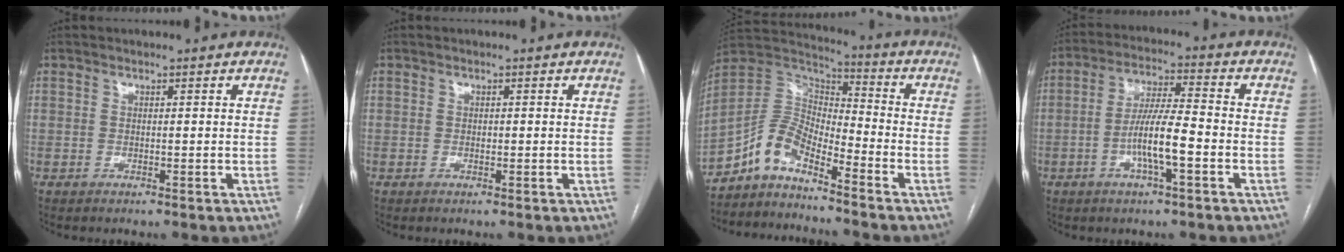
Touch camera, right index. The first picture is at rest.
{"total": 0.5, "force": [0.0, 0.4, 0.3], "torque": [-0.006, 0.001, 0.001]}
{"total": 8.9, "force": [-7.0, 2.7, 4.7], "torque": [-0.105, 0.032, -0.137]}
{"total": 8.6, "force": [-2.6, 1.1, 8.1], "torque": [-0.155, 0.007, -0.050]}